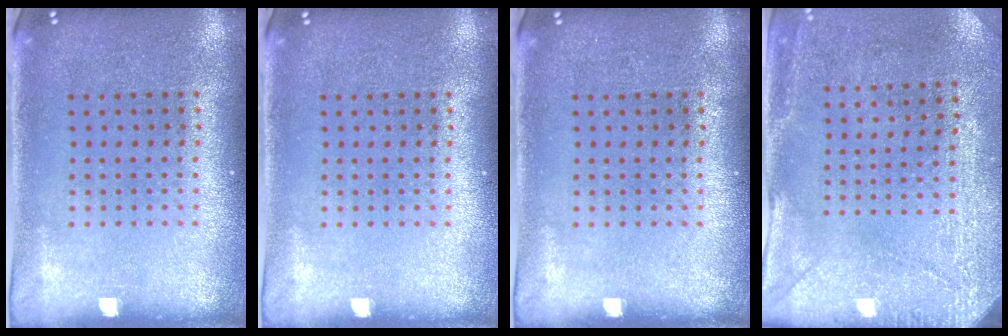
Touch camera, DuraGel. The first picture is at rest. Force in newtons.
{"total": 0.0}
{"total": 0.0}
{"total": 2.9, "press": 2.4, "slide": 1.6}